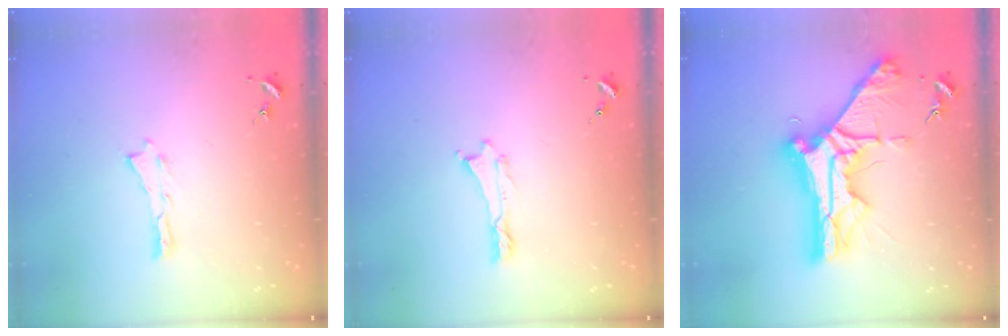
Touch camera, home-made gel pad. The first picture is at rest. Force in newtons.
{"total": 0.0}
{"total": 12.1, "press": 12.0, "slide": 1.1}